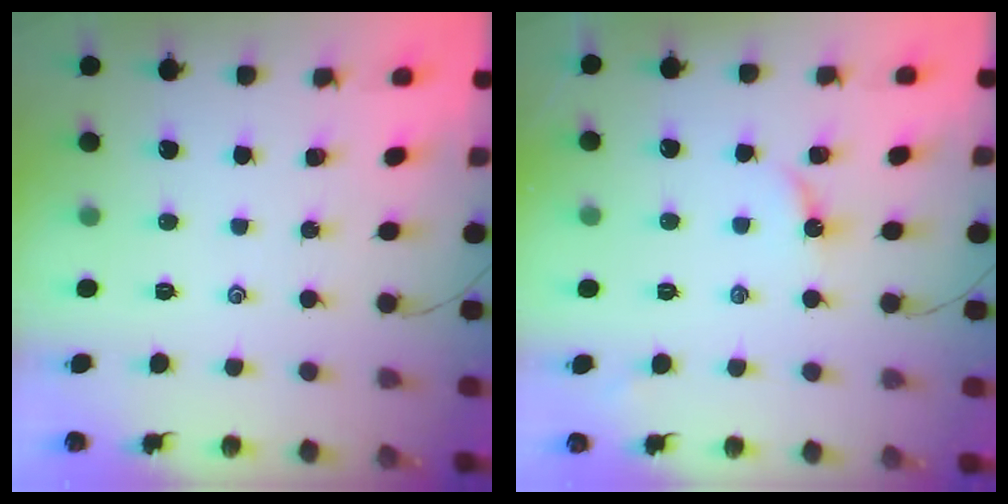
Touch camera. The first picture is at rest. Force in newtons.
{"total": 2.6, "press": 2.6, "slide": 0.3}